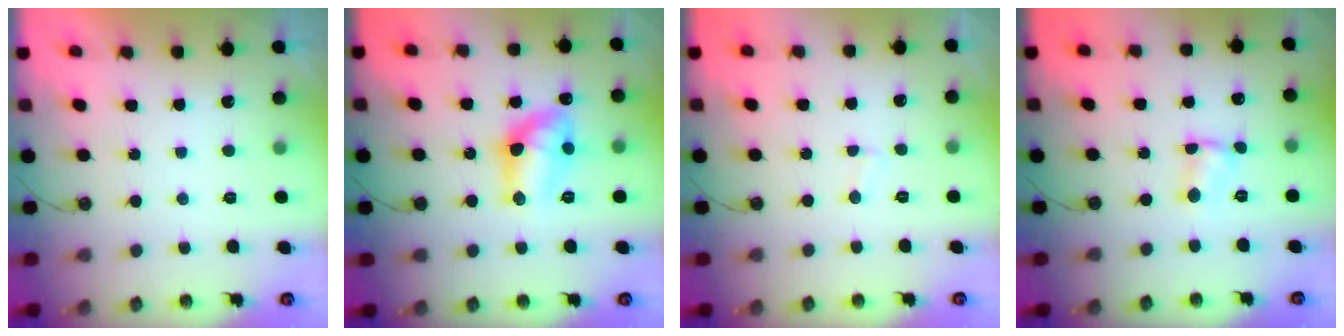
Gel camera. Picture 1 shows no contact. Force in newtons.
{"total": 12.4, "press": 12.4, "slide": 0.7}
{"total": 2.0, "press": 2.0, "slide": 0.2}
{"total": 2.6, "press": 2.6, "slide": 0.3}